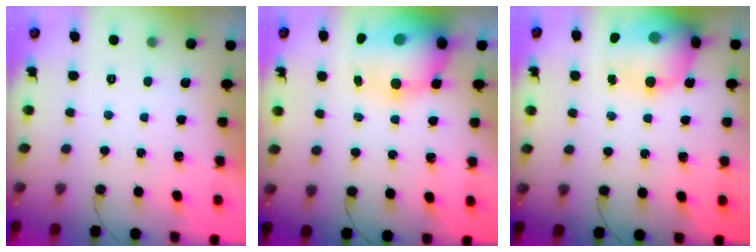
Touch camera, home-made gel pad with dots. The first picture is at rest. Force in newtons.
{"total": 15.6, "press": 15.1, "slide": 3.9}
{"total": 21.0, "press": 20.7, "slide": 3.6}